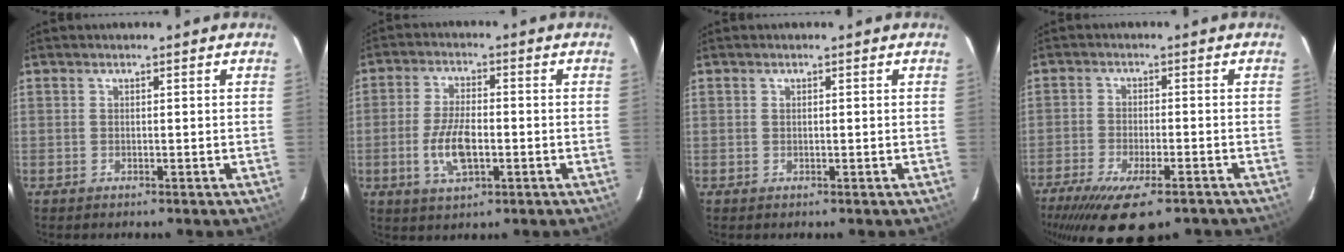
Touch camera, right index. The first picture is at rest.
{"total": 8.3, "force": [-2.1, 3.7, 7.1], "torque": [-0.147, -0.005, -0.038]}
{"total": 0.0}
{"total": 16.4, "force": [-11.9, 4.5, 10.3], "torque": [-0.212, -0.061, -0.188]}